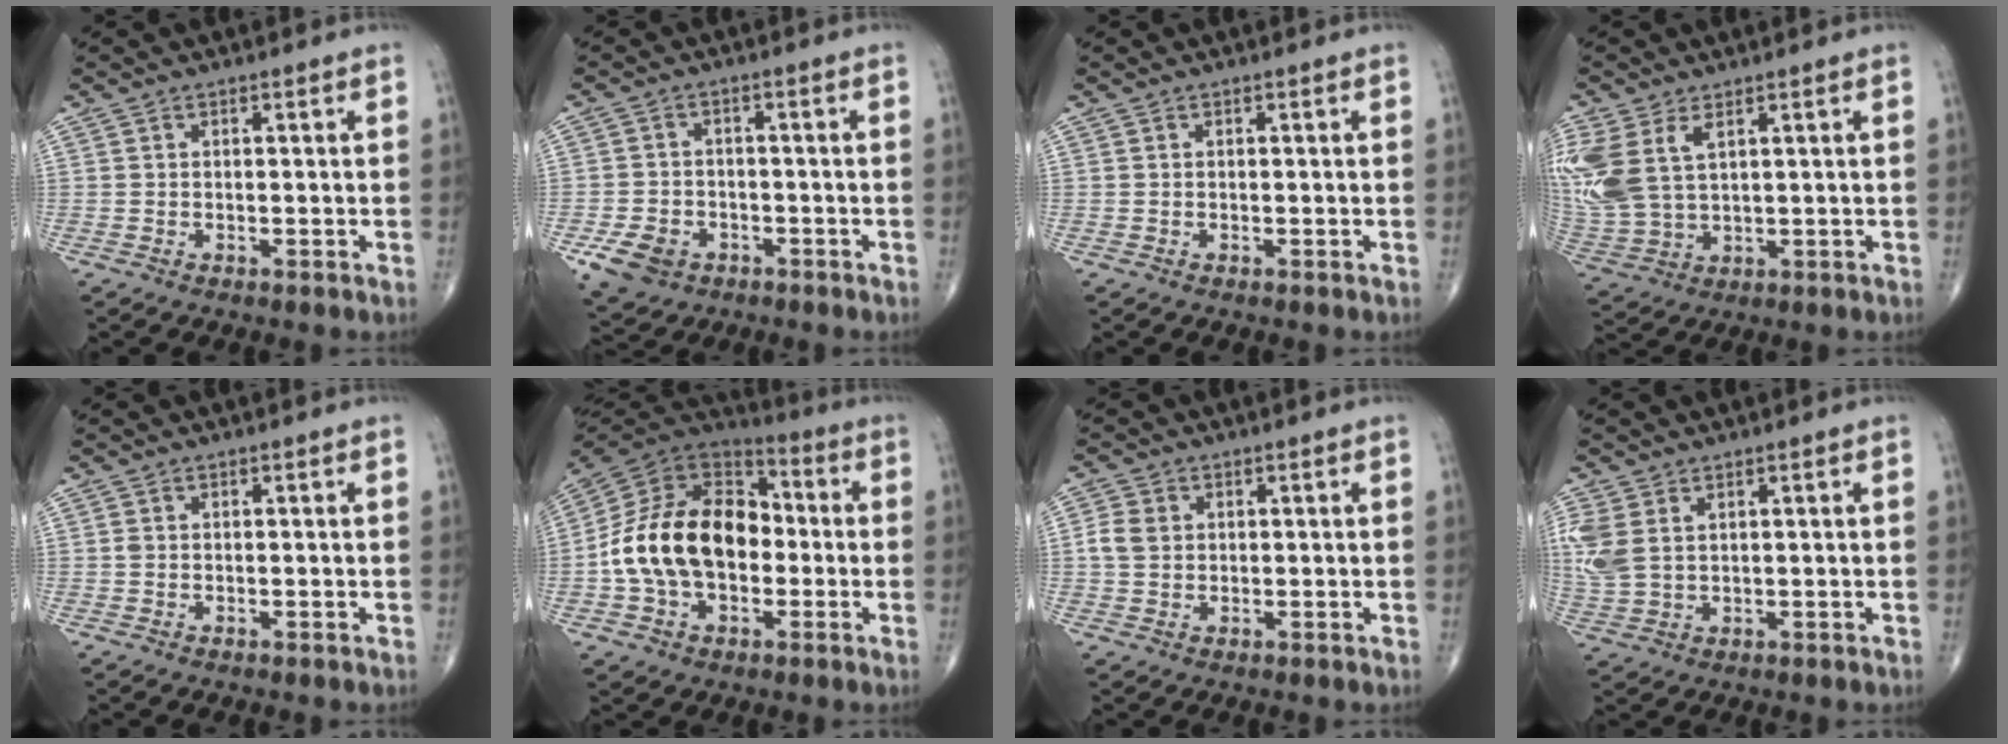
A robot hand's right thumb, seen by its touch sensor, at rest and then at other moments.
{"total": 7.3, "force": [-3.5, 5.5, 3.3], "torque": [-0.055, 0.016, -0.053]}
{"total": 0.0}
{"total": 14.4, "force": [5.2, 8.6, 10.3], "torque": [-0.265, -0.006, 0.116]}
{"total": 0.6, "force": [0.0, 0.5, 0.4], "torque": [-0.007, 0.000, 0.000]}
{"total": 20.6, "force": [-1.9, 14.0, 15.0], "torque": [-0.242, 0.039, -0.038]}
{"total": 3.7, "force": [0.5, 3.0, 2.2], "torque": [-0.040, 0.005, 0.007]}
{"total": 7.4, "force": [2.3, 4.7, 5.2], "torque": [-0.141, 0.003, 0.058]}